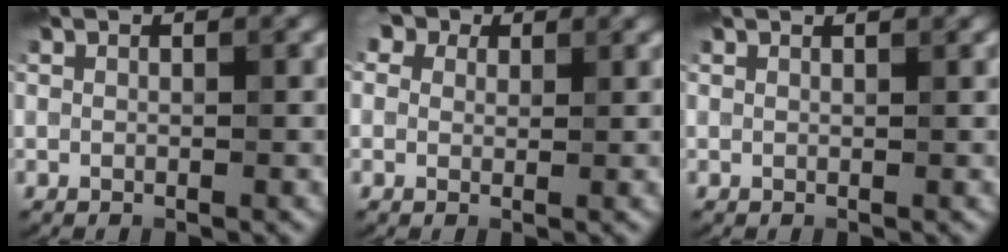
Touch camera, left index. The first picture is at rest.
{"total": 4.7, "force": [2.7, 3.1, 2.3], "torque": [-0.041, 0.022, 0.015]}
{"total": 1.0, "force": [0.9, 0.1, 0.3], "torque": [-0.002, -0.001, 0.008]}